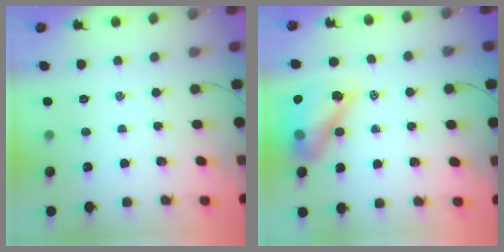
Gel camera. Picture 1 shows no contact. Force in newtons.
{"total": 14.0, "press": 13.5, "slide": 3.7}